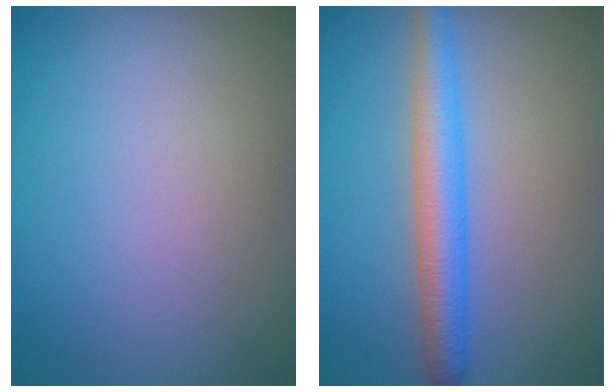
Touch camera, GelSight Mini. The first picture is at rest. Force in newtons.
{"total": 4.3, "press": 4.3, "slide": 0.0}